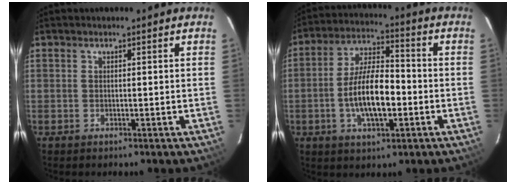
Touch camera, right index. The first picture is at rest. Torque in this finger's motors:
{"motor_torque": [1.16, -0.52, 0.64, 0.18]}